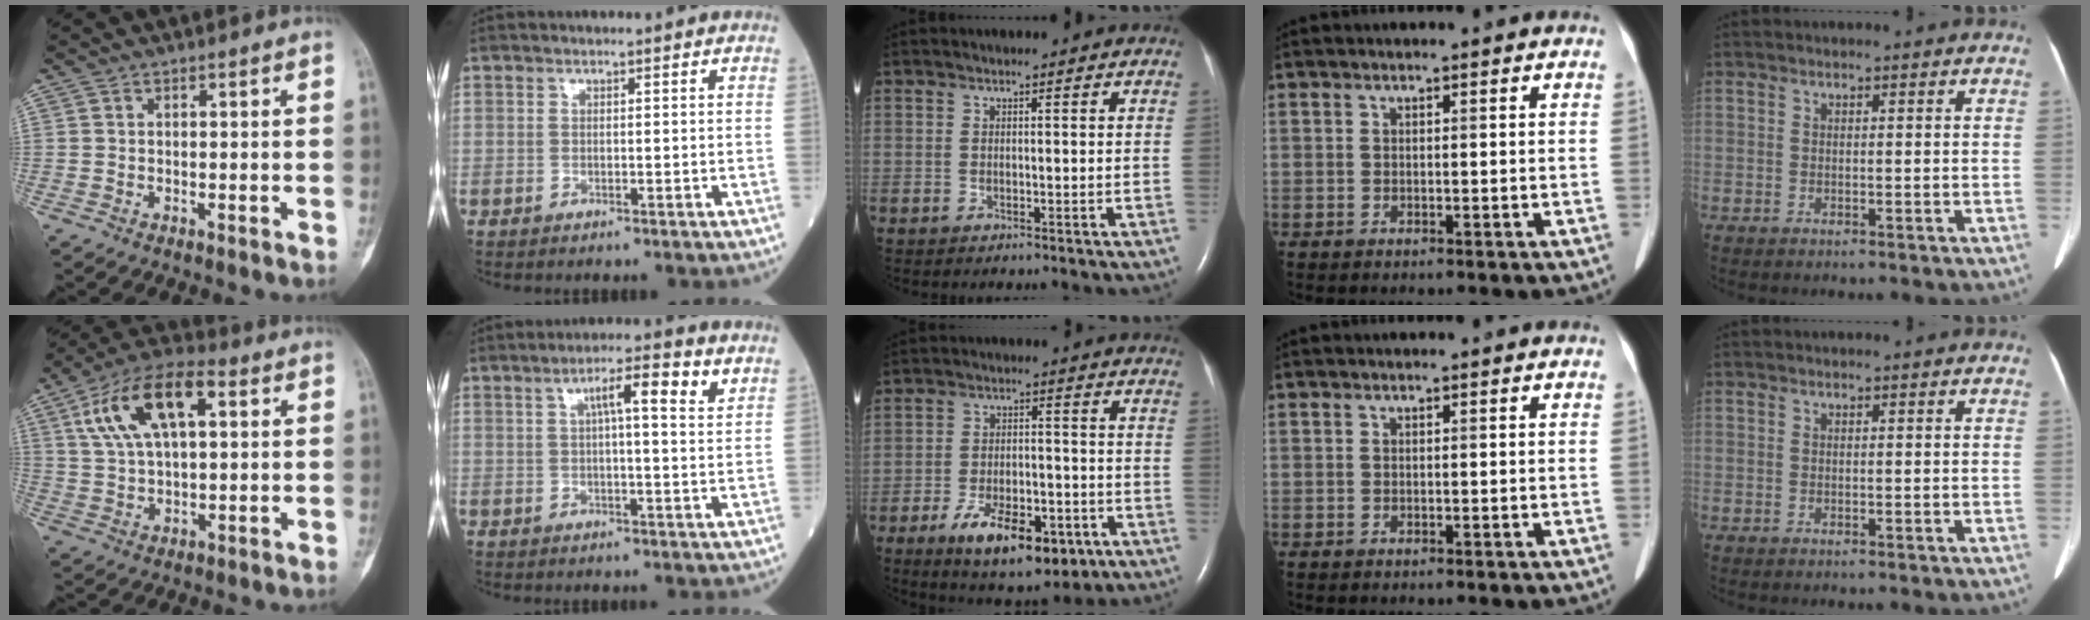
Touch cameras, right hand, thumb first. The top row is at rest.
{"thumb": {"total": 15.1, "force": [5.0, 7.1, 12.3], "torque": [-0.226, 0.018, 0.087]}, "index": {"total": 7.3, "force": [3.1, 0.8, 6.6], "torque": [-0.105, 0.013, 0.043]}, "middle": {"total": 12.2, "force": [-6.3, 5.0, 9.1], "torque": [-0.147, -0.009, -0.090]}}